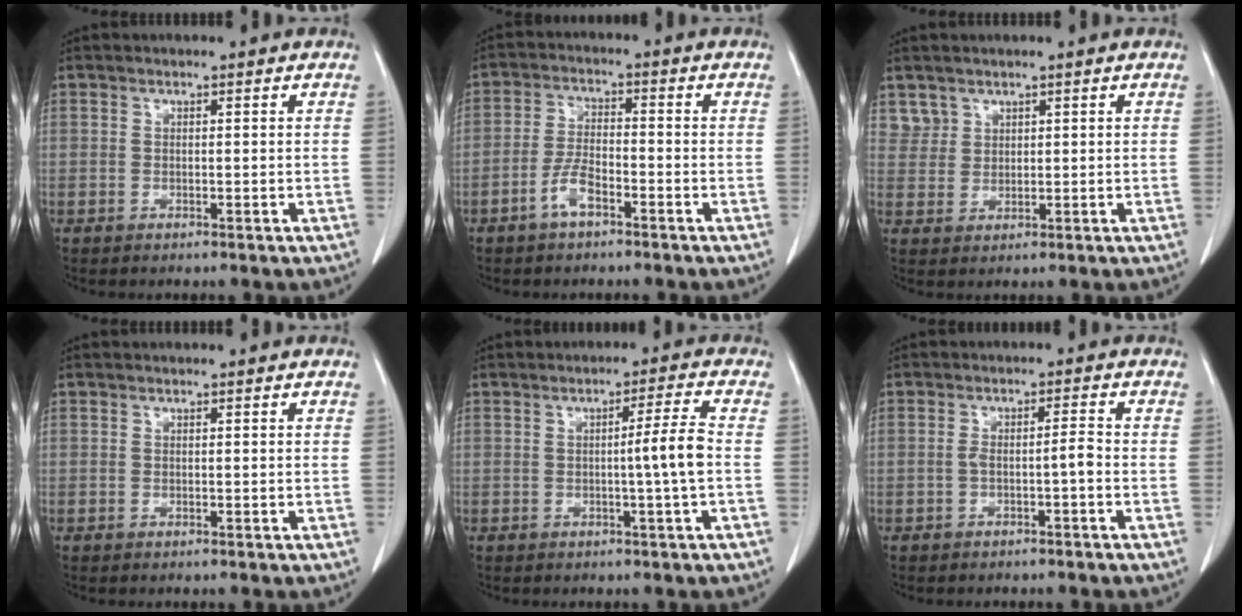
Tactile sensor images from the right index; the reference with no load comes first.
{"total": 4.7, "force": [-2.8, 1.5, 3.4], "torque": [-0.072, 0.006, -0.055]}
{"total": 2.8, "force": [2.1, 1.8, -0.3], "torque": [0.020, 0.005, 0.038]}
{"total": 0.0}
{"total": 4.6, "force": [-0.7, -1.2, 4.4], "torque": [-0.065, 0.001, -0.012]}
{"total": 2.5, "force": [-1.0, 0.1, 2.3], "torque": [-0.040, 0.011, -0.014]}